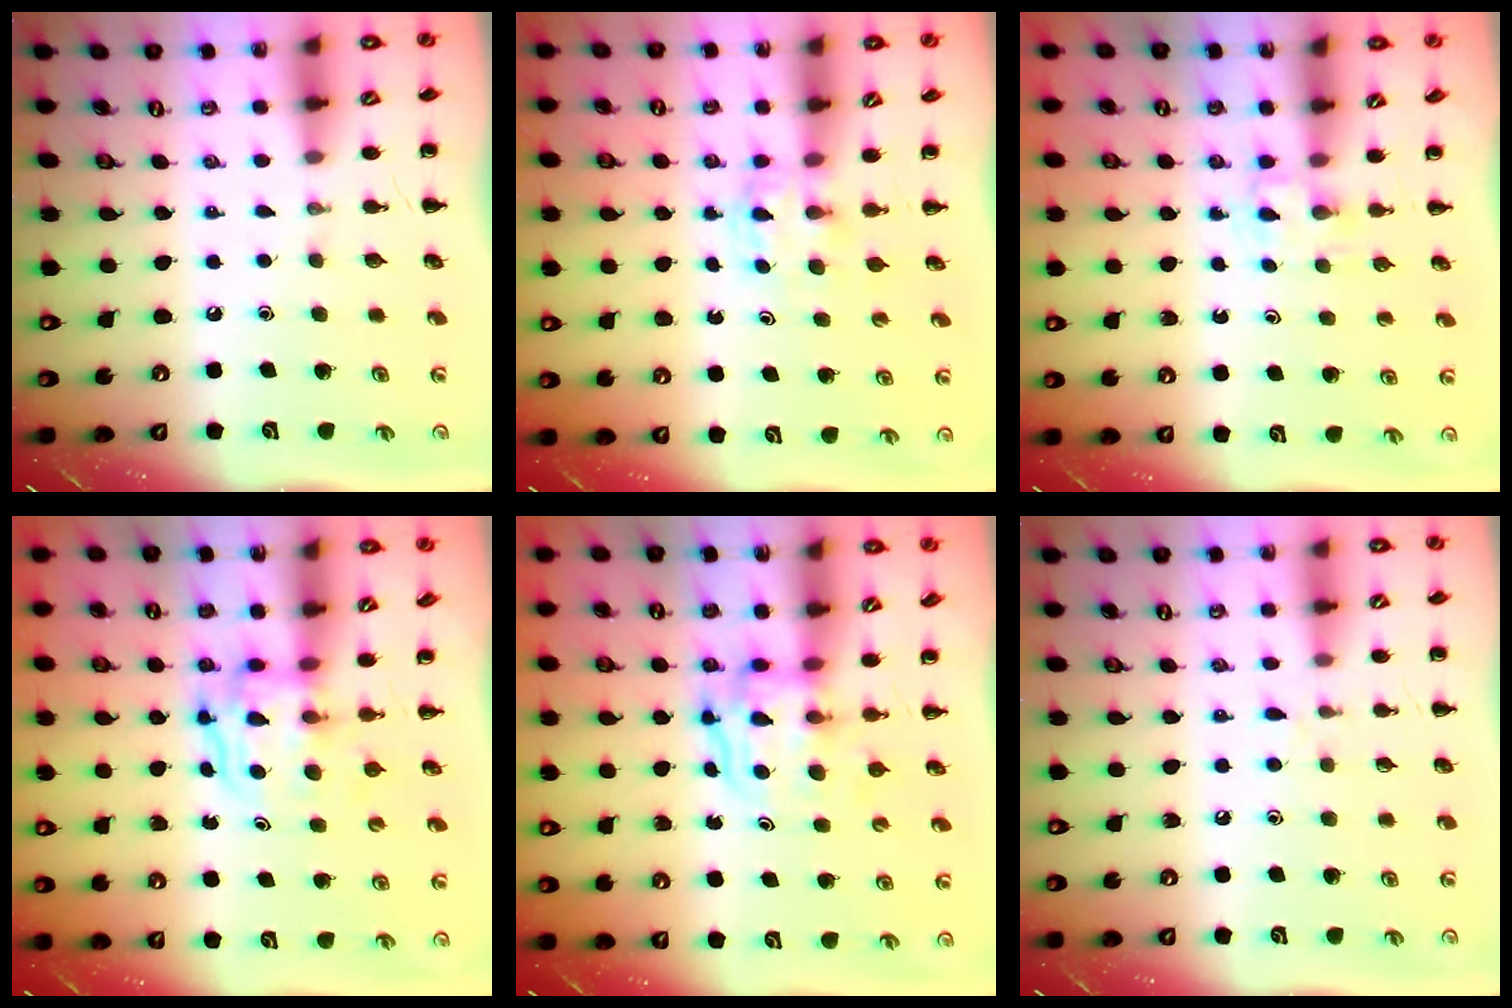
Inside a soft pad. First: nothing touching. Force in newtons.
{"total": 2.6, "press": 2.4, "slide": 1.1}
{"total": 2.6, "press": 2.4, "slide": 1.0}
{"total": 3.5, "press": 3.5, "slide": 0.3}
{"total": 3.5, "press": 3.5, "slide": 0.3}
{"total": 4.6, "press": 4.2, "slide": 1.8}